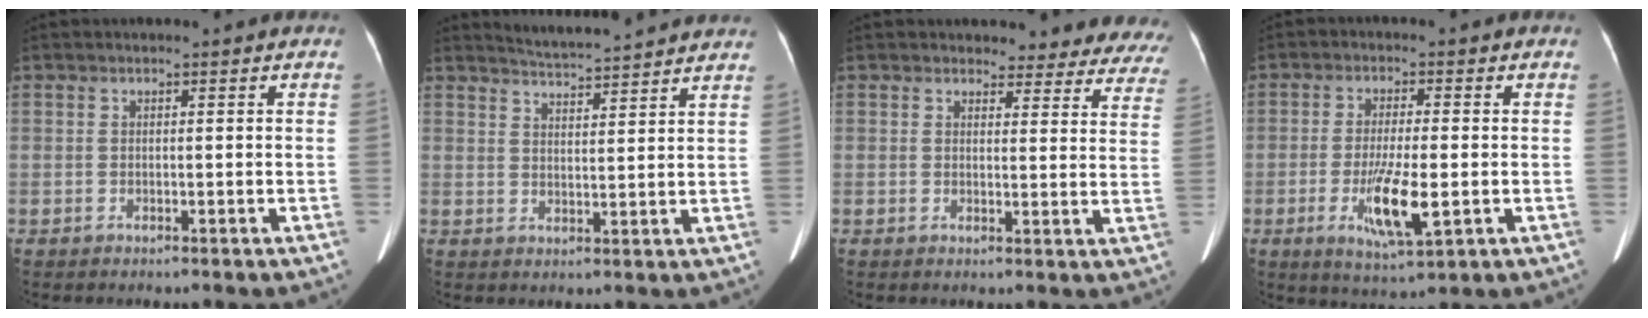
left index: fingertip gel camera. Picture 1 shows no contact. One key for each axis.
{"total": 9.5, "fx": 9.2, "fy": -0.1, "fz": 2.5, "tx": -0.048, "ty": 0.016, "tz": 0.121}
{"total": 14.8, "fx": 14.1, "fy": 4.5, "fz": 1.4, "tx": 0.036, "ty": -0.059, "tz": 0.118}
{"total": 8.3, "fx": -2.3, "fy": 1.4, "fz": 7.9, "tx": -0.147, "ty": -0.021, "tz": -0.035}